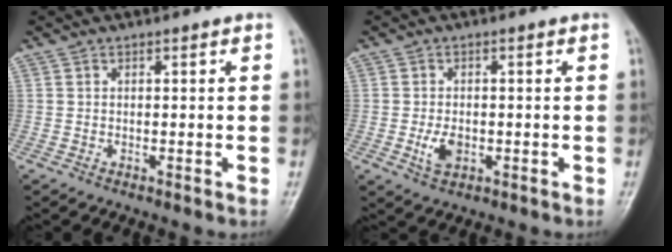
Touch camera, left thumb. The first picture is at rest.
{"total": 3.9, "force": [-0.9, 2.4, 2.9], "torque": [-0.051, -0.003, -0.012]}